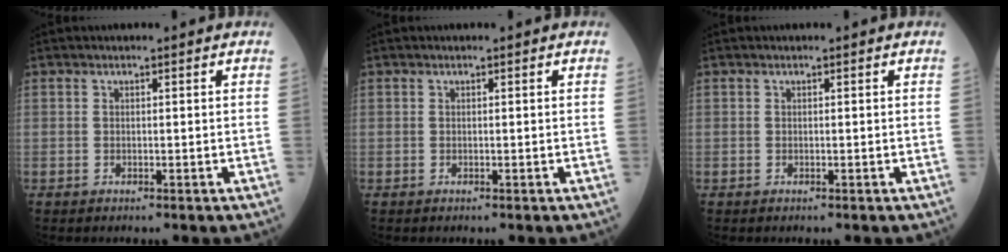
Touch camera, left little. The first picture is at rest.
{"total": 0.0}
{"total": 0.0}